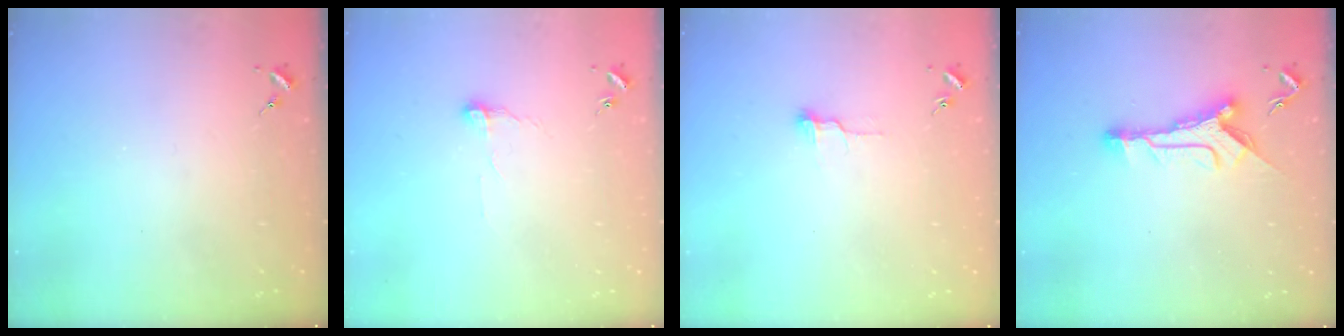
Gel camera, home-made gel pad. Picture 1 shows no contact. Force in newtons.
{"total": 7.0, "press": 7.0, "slide": 0.6}
{"total": 4.9, "press": 4.9, "slide": 0.4}
{"total": 10.7, "press": 10.7, "slide": 0.4}